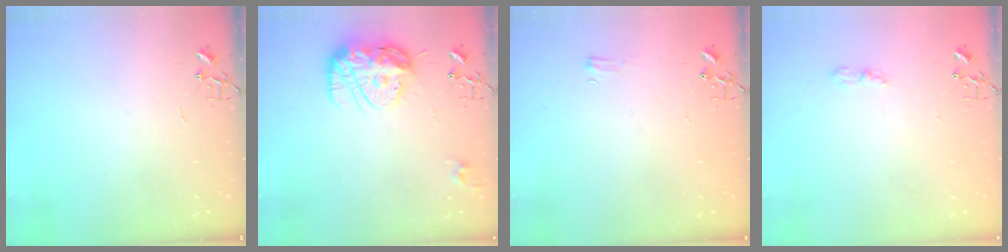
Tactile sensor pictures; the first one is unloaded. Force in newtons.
{"total": 14.9, "press": 14.8, "slide": 1.2}
{"total": 4.4, "press": 4.3, "slide": 0.5}
{"total": 3.3, "press": 3.3, "slide": 0.5}